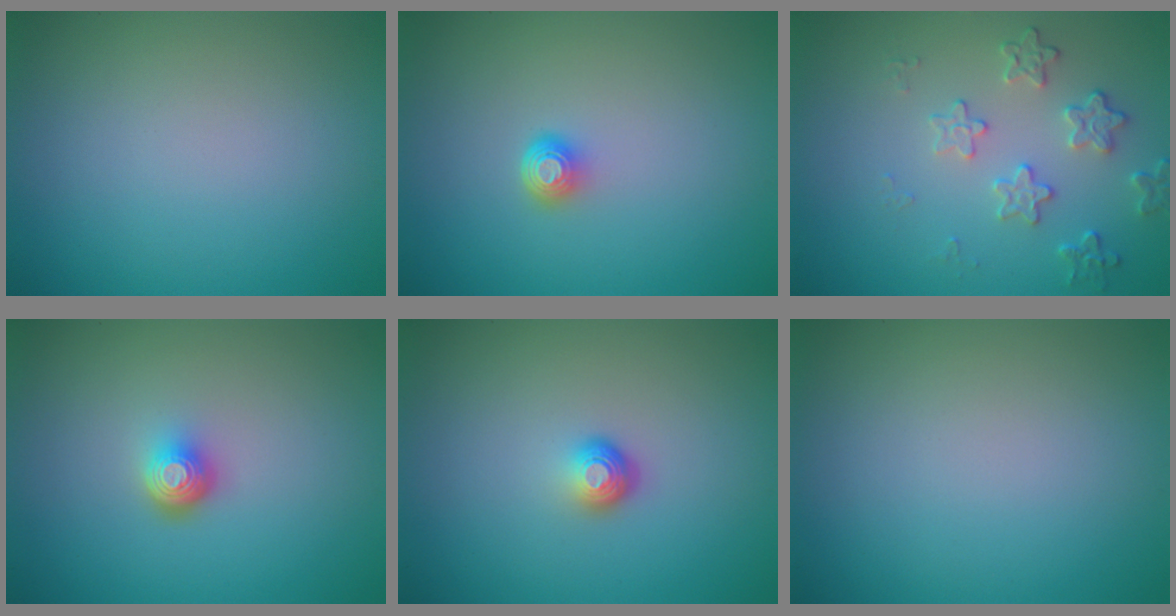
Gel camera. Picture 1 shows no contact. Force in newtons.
{"total": 1.6, "press": 1.2, "slide": 1.0}
{"total": 2.6, "press": 2.0, "slide": 1.7}
{"total": 2.2, "press": 1.4, "slide": 1.7}
{"total": 1.8, "press": 1.1, "slide": 1.5}
{"total": 0.0}